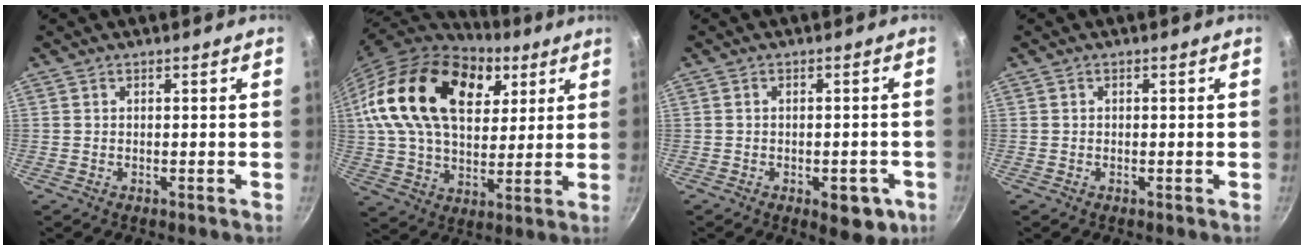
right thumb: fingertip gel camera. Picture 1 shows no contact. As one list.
[{"total": 26.1, "force": [9.7, 16.2, 18.0], "torque": [-0.299, -0.006, 0.163]}, {"total": 7.2, "force": [-2.9, 3.7, 5.4], "torque": [-0.040, 0.016, -0.028]}, {"total": 0.0}]